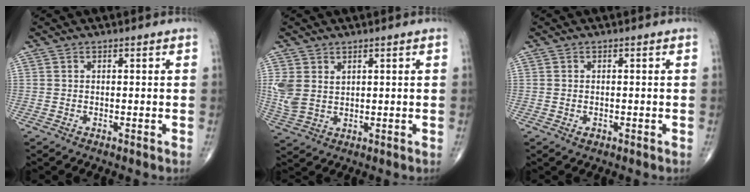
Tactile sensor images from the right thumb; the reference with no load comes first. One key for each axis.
{"total": 5.4, "fx": 1.9, "fy": 3.8, "fz": 3.4, "tx": -0.079, "ty": -0.006, "tz": 0.048}
{"total": 1.1, "fx": -0.4, "fy": 0.8, "fz": 0.7, "tx": -0.007, "ty": 0.003, "tz": -0.003}